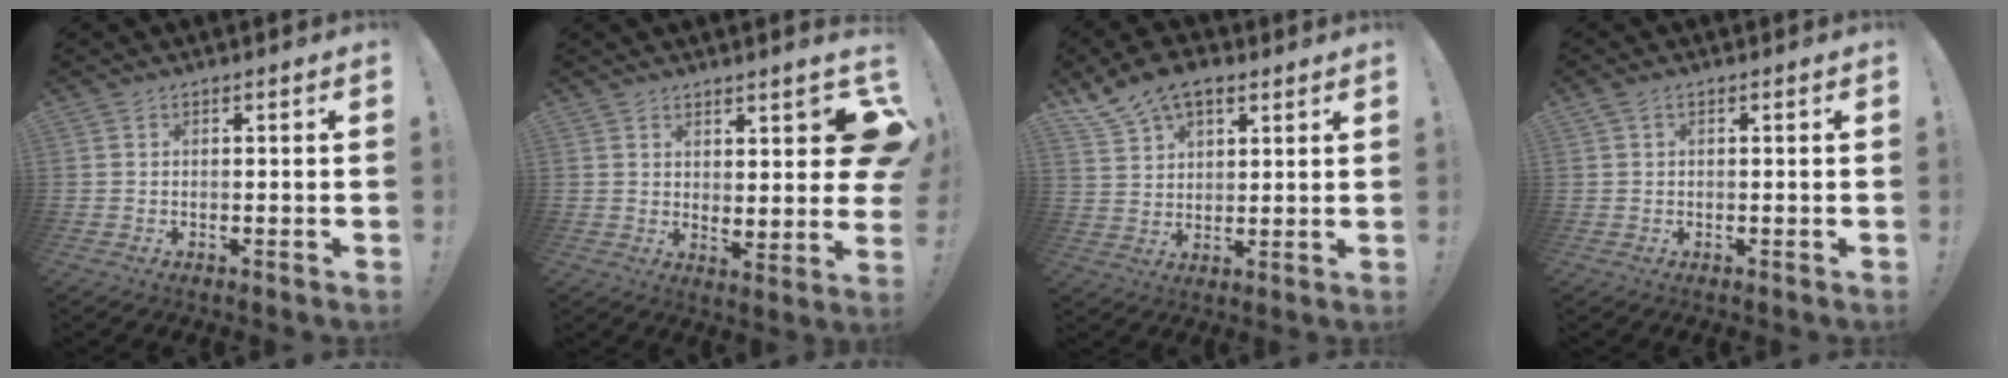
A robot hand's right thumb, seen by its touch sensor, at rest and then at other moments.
{"total": 8.6, "force": [5.5, 3.1, 5.9], "torque": [-0.065, -0.051, 0.102]}
{"total": 10.4, "force": [7.1, 5.9, 4.8], "torque": [-0.082, -0.033, 0.137]}
{"total": 1.3, "force": [0.4, 0.9, 0.9], "torque": [-0.023, 0.004, 0.009]}